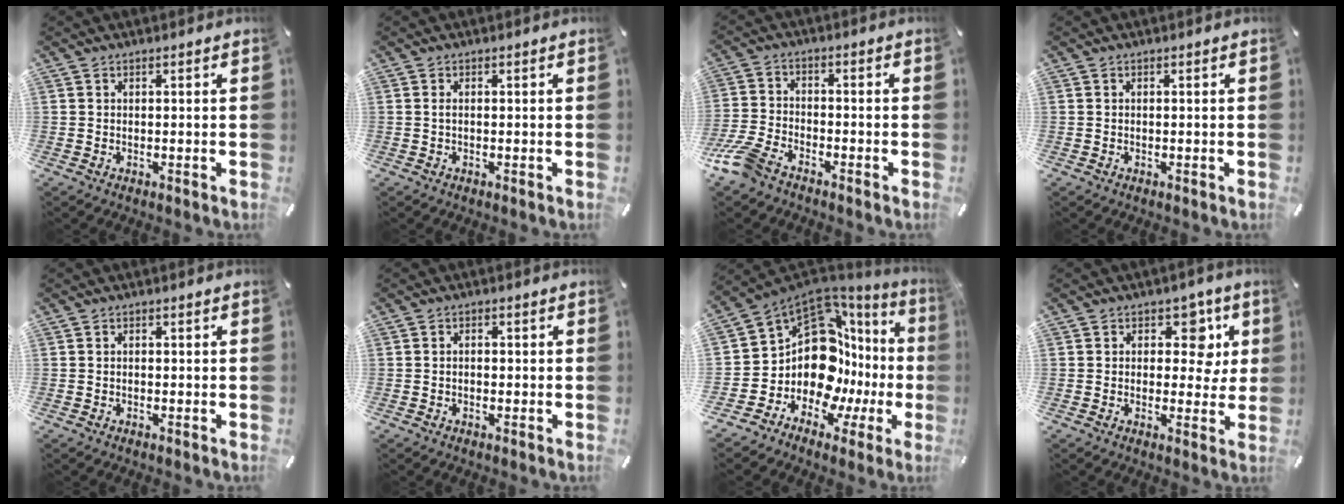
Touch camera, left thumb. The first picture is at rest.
{"total": 0.9, "force": [-0.1, 0.2, 0.9], "torque": [-0.018, -0.001, -0.002]}
{"total": 8.3, "force": [-6.1, 3.5, 4.4], "torque": [-0.111, 0.016, -0.121]}
{"total": 0.0}
{"total": 0.7, "force": [-0.3, 0.5, 0.5], "torque": [-0.010, 0.000, -0.006]}
{"total": 1.6, "force": [-0.5, 1.0, 1.1], "torque": [-0.021, 0.005, -0.012]}
{"total": 16.4, "force": [2.0, 11.9, 11.2], "torque": [-0.195, -0.088, 0.052]}
{"total": 9.4, "force": [2.4, 6.7, 6.0], "torque": [-0.058, -0.009, 0.035]}